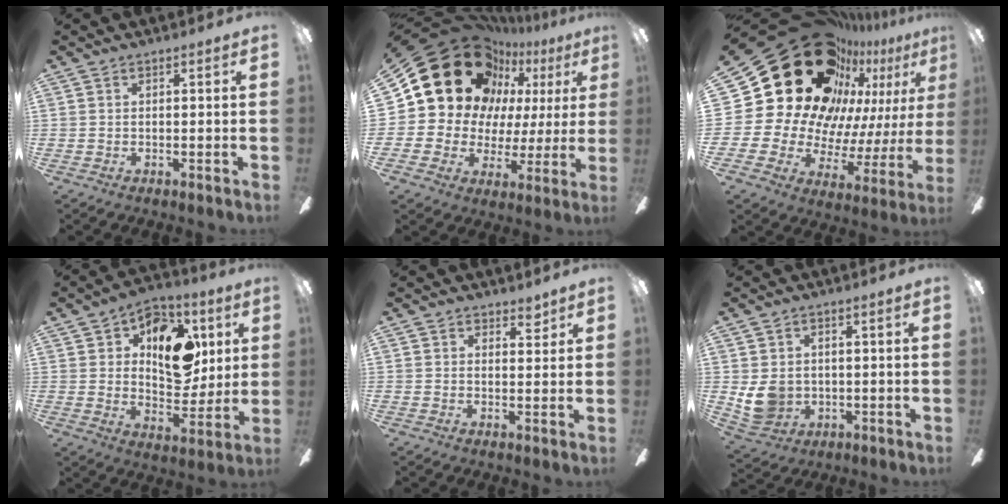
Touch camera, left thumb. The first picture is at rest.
{"total": 22.6, "force": [12.4, 15.5, 10.8], "torque": [-0.198, -0.077, 0.244]}
{"total": 32.9, "force": [18.2, 20.7, 17.9], "torque": [-0.261, -0.149, 0.381]}
{"total": 16.2, "force": [5.3, 10.8, 10.9], "torque": [-0.130, -0.015, 0.092]}
{"total": 3.0, "force": [2.4, 1.6, 0.8], "torque": [0.005, -0.011, 0.039]}
{"total": 7.4, "force": [0.1, 6.5, 3.5], "torque": [-0.082, 0.008, 0.003]}